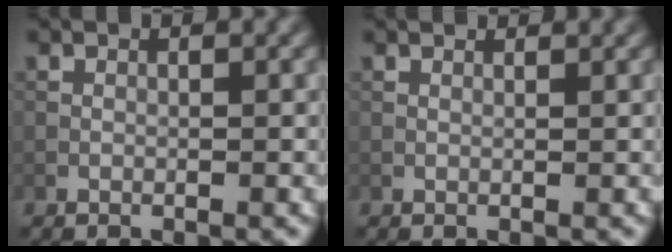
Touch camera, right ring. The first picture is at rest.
{"total": 0.9, "force": [0.8, 0.1, 0.5], "torque": [-0.016, -0.003, 0.007]}